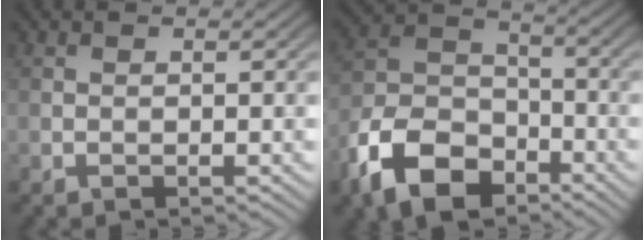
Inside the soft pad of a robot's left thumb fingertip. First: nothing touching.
{"total": 12.4, "force": [-7.4, 7.2, 6.7], "torque": [-0.160, -0.014, -0.159]}